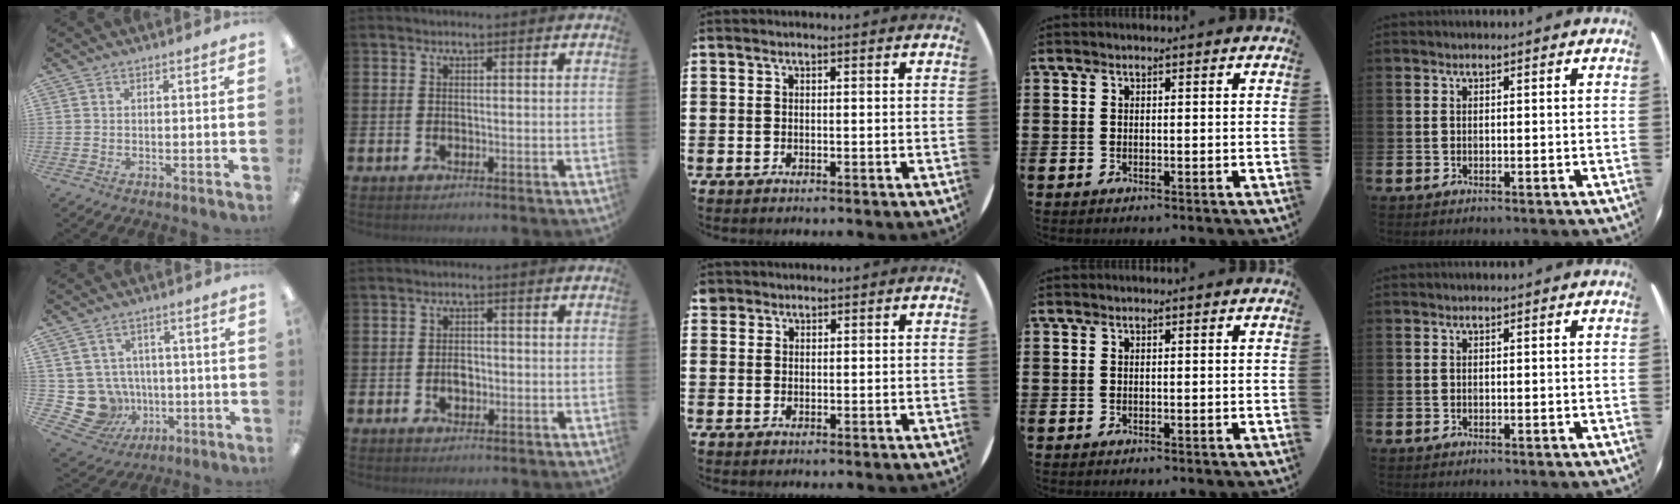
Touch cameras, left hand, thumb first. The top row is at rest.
{"thumb": {"total": 10.5, "force": [-1.1, 10.0, 2.8], "torque": [-0.096, 0.000, -0.007]}, "index": {"total": 2.0, "force": [-0.3, 1.4, 1.4], "torque": [-0.015, 0.000, -0.010]}, "middle": {"total": 1.2, "force": [1.1, 0.6, 0.0], "torque": [0.006, -0.001, 0.020]}}